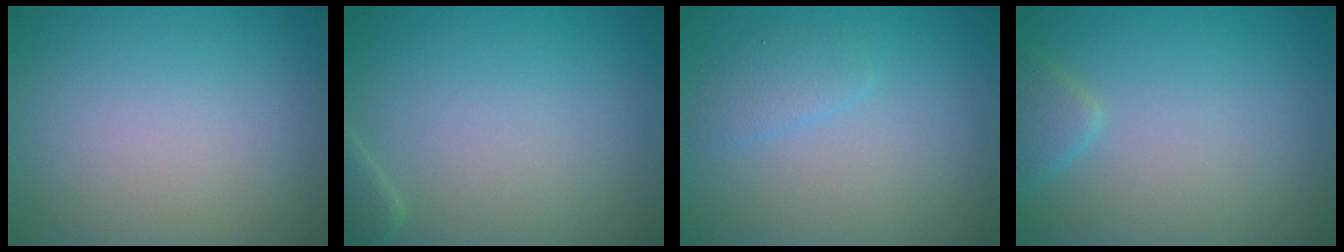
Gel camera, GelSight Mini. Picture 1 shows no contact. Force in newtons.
{"total": 1.2, "press": 1.2, "slide": 0.1}
{"total": 1.6, "press": 1.6, "slide": 0.0}
{"total": 1.8, "press": 1.8, "slide": 0.1}